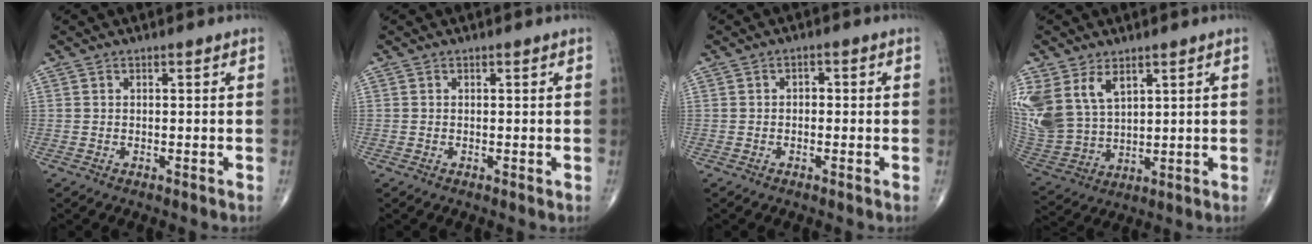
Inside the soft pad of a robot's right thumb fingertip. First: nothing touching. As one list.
[{"total": 0.0}, {"total": 1.4, "force": [-0.2, 1.0, 0.9], "torque": [-0.002, 0.004, -0.008]}, {"total": 15.4, "force": [6.8, 10.2, 9.3], "torque": [-0.212, -0.012, 0.154]}]